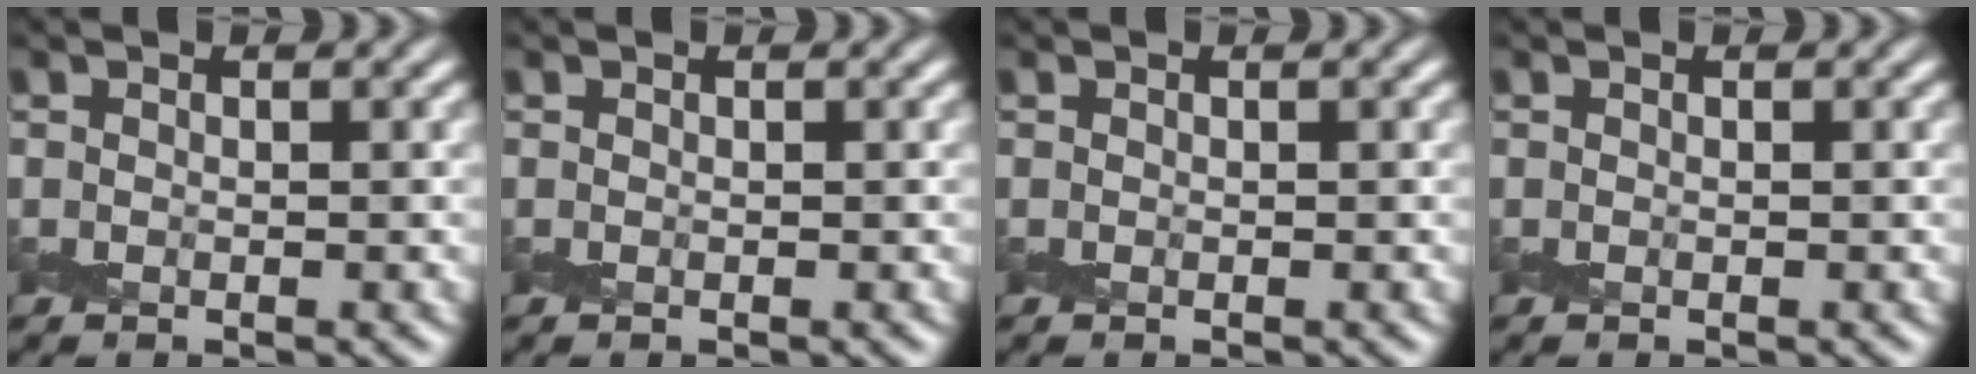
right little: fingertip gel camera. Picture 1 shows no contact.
{"total": 0.0}
{"total": 0.0}
{"total": 0.0}